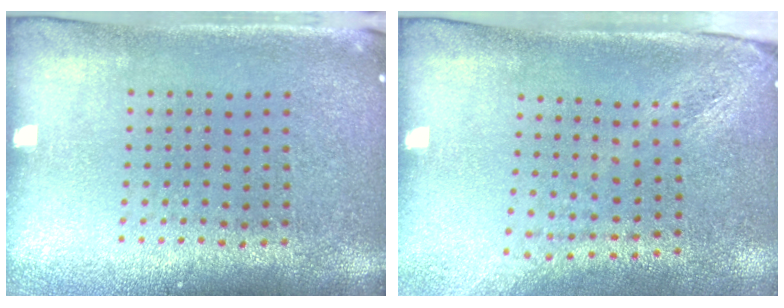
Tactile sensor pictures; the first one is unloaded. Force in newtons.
{"total": 2.1, "press": 1.7, "slide": 1.3}